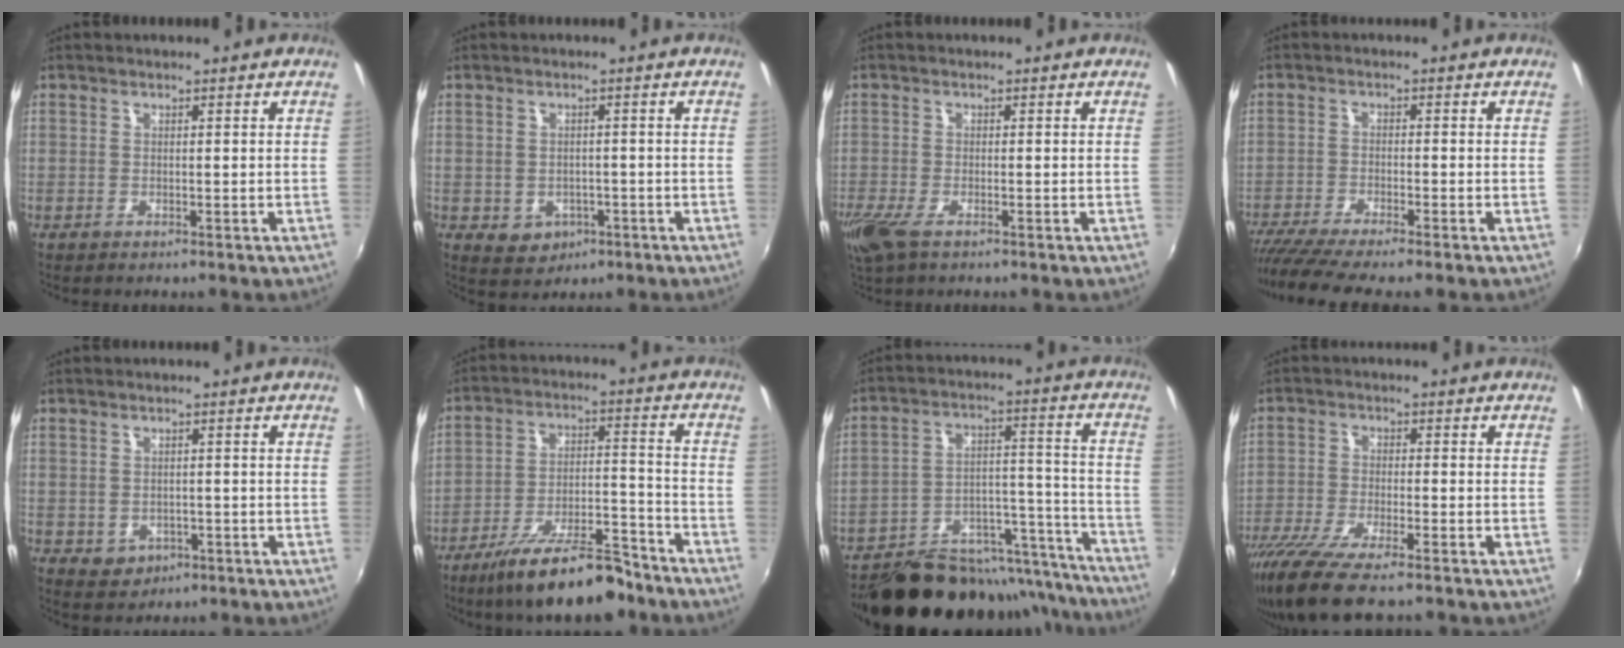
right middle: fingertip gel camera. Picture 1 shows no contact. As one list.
[{"total": 4.9, "force": [-1.7, 4.2, 1.9], "torque": [-0.047, -0.003, -0.011]}, {"total": 5.6, "force": [-3.5, 1.8, 3.9], "torque": [-0.095, -0.023, -0.067]}, {"total": 8.6, "force": [-7.4, -0.1, 4.4], "torque": [-0.105, -0.037, -0.129]}, {"total": 3.9, "force": [-1.2, 3.4, 1.5], "torque": [-0.036, -0.002, -0.006]}, {"total": 16.6, "force": [-13.2, 4.4, 9.1], "torque": [-0.167, -0.005, -0.206]}, {"total": 26.7, "force": [-23.2, 9.2, 9.5], "torque": [-0.150, 0.035, -0.309]}, {"total": 11.1, "force": [-8.5, 1.9, 6.9], "torque": [-0.160, -0.045, -0.159]}]